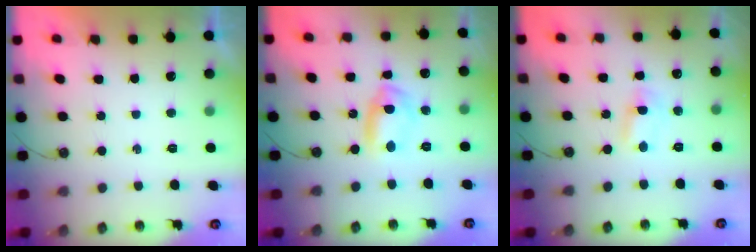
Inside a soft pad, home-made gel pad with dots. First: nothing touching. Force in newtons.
{"total": 15.3, "press": 6.4, "slide": 13.9}
{"total": 1.6, "press": 1.6, "slide": 0.2}